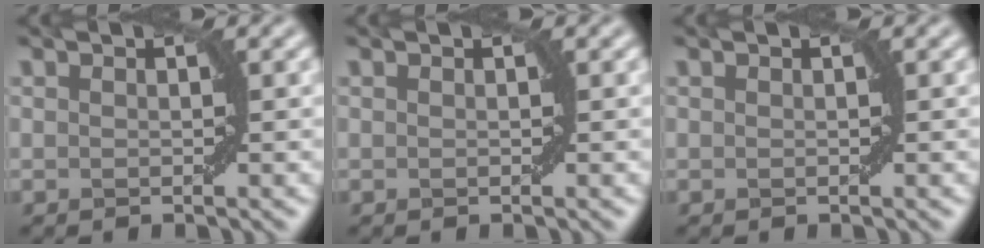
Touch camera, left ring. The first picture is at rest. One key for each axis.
{"total": 0.0}
{"total": 0.0}